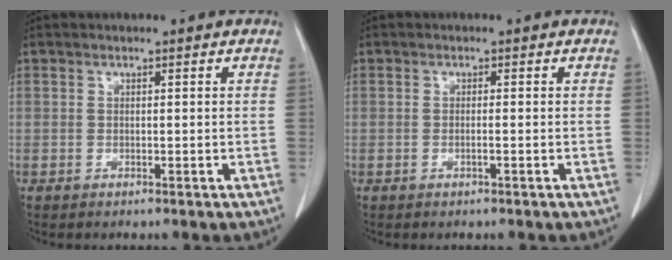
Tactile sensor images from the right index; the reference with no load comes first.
{"total": 0.8, "force": [-0.2, -0.1, 0.7], "torque": [-0.015, -0.001, -0.003]}